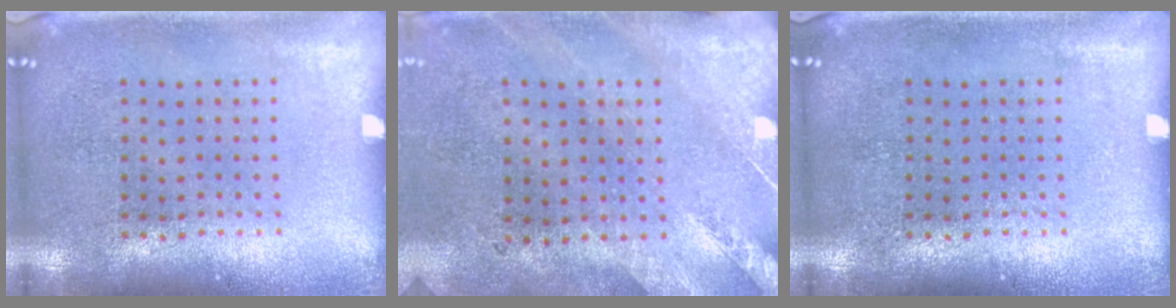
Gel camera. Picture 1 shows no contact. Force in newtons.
{"total": 2.4, "press": 2.1, "slide": 1.3}
{"total": 0.0}